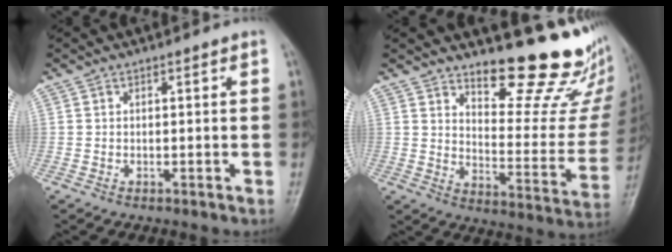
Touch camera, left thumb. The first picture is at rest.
{"total": 18.4, "force": [15.7, 5.3, 7.9], "torque": [-0.049, -0.152, 0.206]}